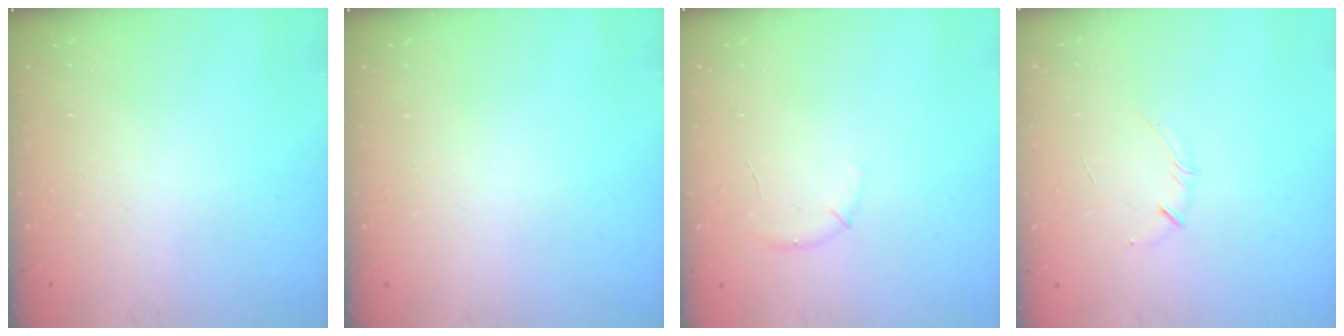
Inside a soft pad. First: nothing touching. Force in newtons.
{"total": 0.0}
{"total": 6.8, "press": 6.6, "slide": 1.8}
{"total": 3.3, "press": 3.2, "slide": 0.6}